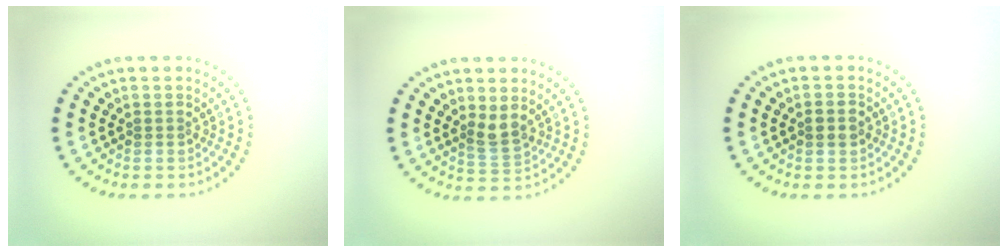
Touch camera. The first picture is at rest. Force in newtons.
{"total": 1.7, "press": 1.4, "slide": 1.0}
{"total": 1.7, "press": 1.7, "slide": 0.0}